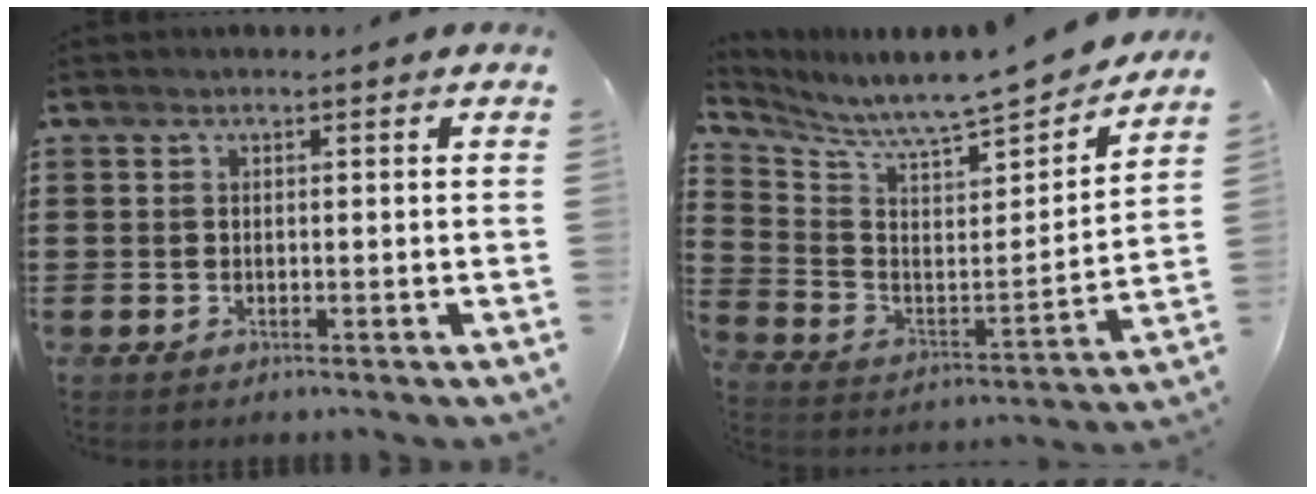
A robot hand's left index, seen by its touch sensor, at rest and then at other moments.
{"total": 7.7, "force": [7.5, 0.2, 2.0], "torque": [-0.072, -0.072, 0.119]}